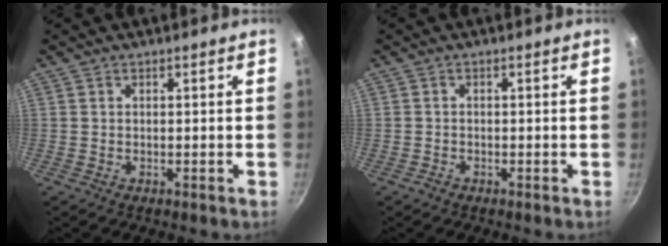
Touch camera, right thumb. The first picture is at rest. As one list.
[{"total": 0.8, "force": [-0.7, 0.5, 0.1], "torque": [-0.008, 0.007, -0.013]}]